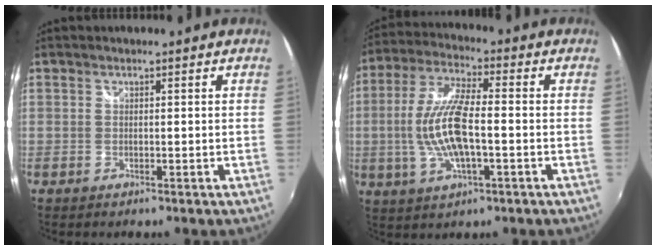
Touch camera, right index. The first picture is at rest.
{"total": 12.5, "force": [-1.8, 3.9, 11.8], "torque": [-0.240, -0.001, -0.034]}